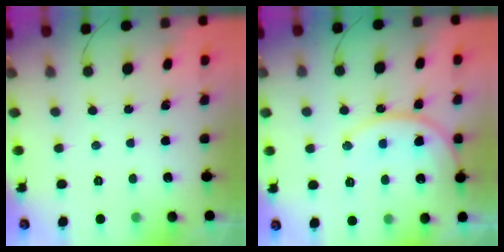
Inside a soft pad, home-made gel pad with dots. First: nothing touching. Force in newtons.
{"total": 14.2, "press": 14.0, "slide": 1.8}